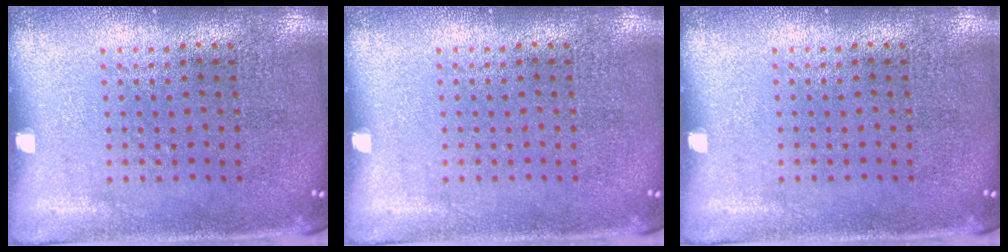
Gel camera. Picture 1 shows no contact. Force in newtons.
{"total": 0.0}
{"total": 0.0}